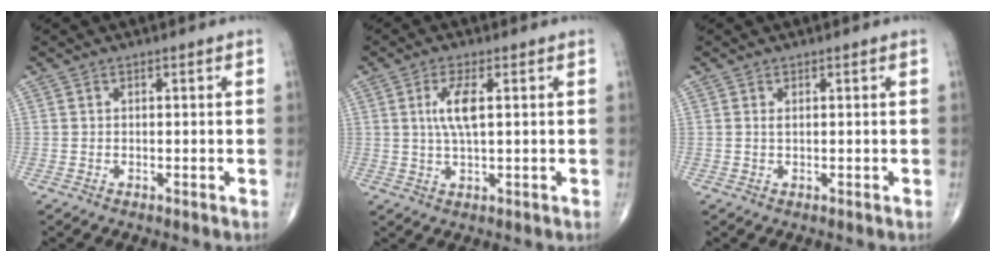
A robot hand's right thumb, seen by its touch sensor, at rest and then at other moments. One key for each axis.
{"total": 5.4, "fx": 1.2, "fy": 1.4, "fz": 5.0, "tx": -0.110, "ty": -0.003, "tz": 0.024}
{"total": 0.5, "fx": 0.3, "fy": 0.1, "fz": 0.4, "tx": -0.010, "ty": -0.001, "tz": 0.006}